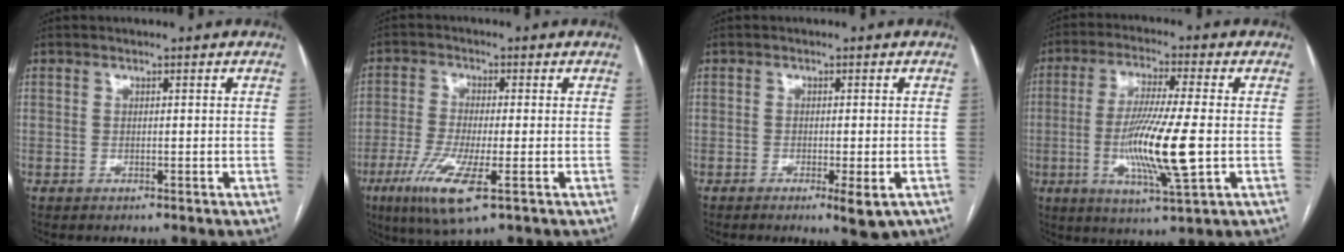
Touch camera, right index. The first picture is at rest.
{"total": 8.9, "force": [-4.0, 1.5, 7.8], "torque": [-0.164, -0.024, -0.071]}
{"total": 3.8, "force": [-1.9, 0.8, 3.2], "torque": [-0.038, -0.007, -0.022]}
{"total": 12.7, "force": [-2.0, 0.3, 12.6], "torque": [-0.246, -0.019, -0.038]}